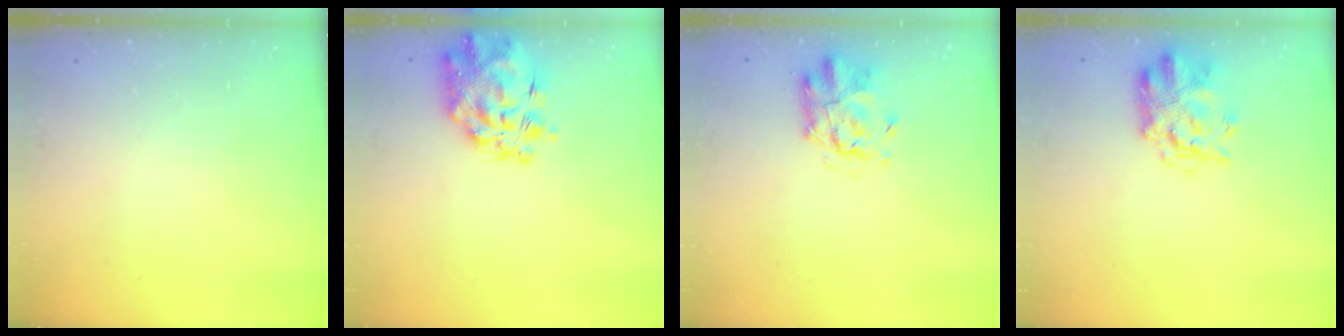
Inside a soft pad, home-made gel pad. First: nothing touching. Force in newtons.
{"total": 9.1, "press": 8.6, "slide": 3.0}
{"total": 2.6, "press": 2.4, "slide": 0.9}
{"total": 3.6, "press": 3.2, "slide": 1.6}